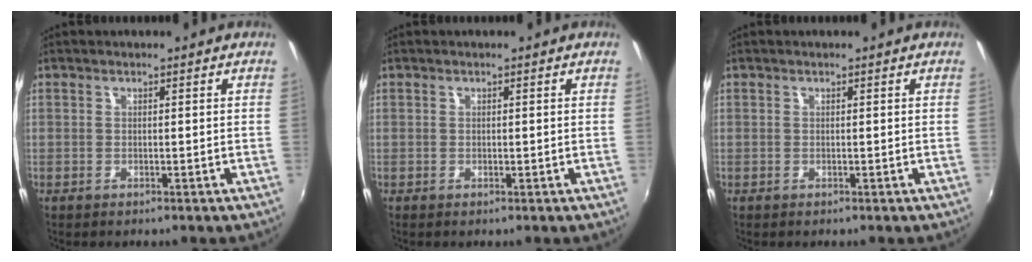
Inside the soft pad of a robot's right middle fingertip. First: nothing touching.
{"total": 0.0}
{"total": 0.0}